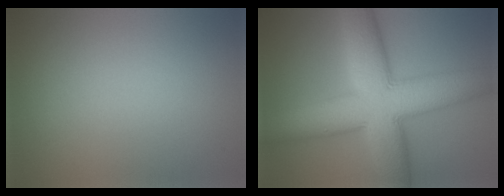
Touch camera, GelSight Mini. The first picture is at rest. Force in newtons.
{"total": 11.3, "press": 11.3, "slide": 0.1}